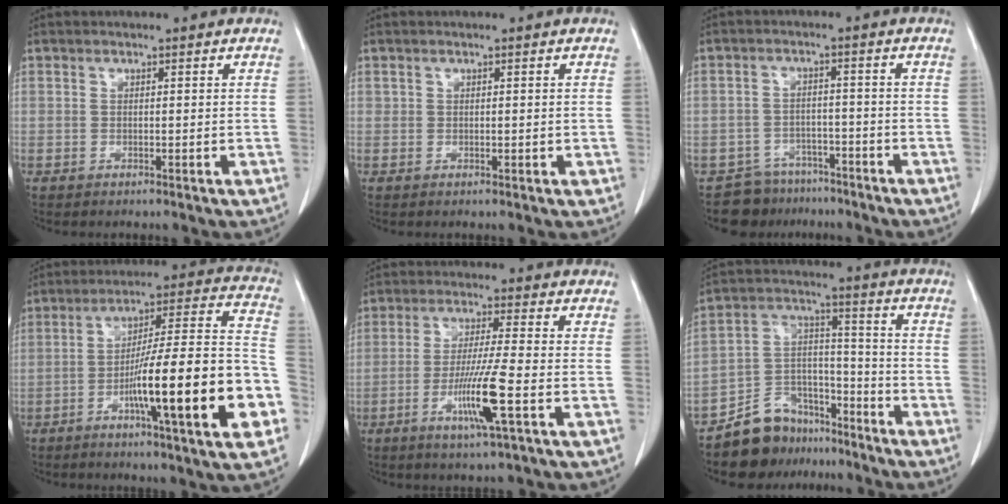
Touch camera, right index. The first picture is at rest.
{"total": 0.8, "force": [0.1, 0.7, 0.4], "torque": [-0.006, 0.004, 0.007]}
{"total": 6.6, "force": [-5.3, 3.8, -0.7], "torque": [0.021, 0.024, -0.080]}
{"total": 22.3, "force": [-7.2, 1.1, 21.1], "torque": [-0.266, 0.009, -0.110]}
{"total": 8.9, "force": [-3.2, -0.7, 8.3], "torque": [-0.156, -0.016, -0.060]}
{"total": 10.8, "force": [-8.9, 5.9, 1.6], "torque": [-0.028, 0.054, -0.151]}